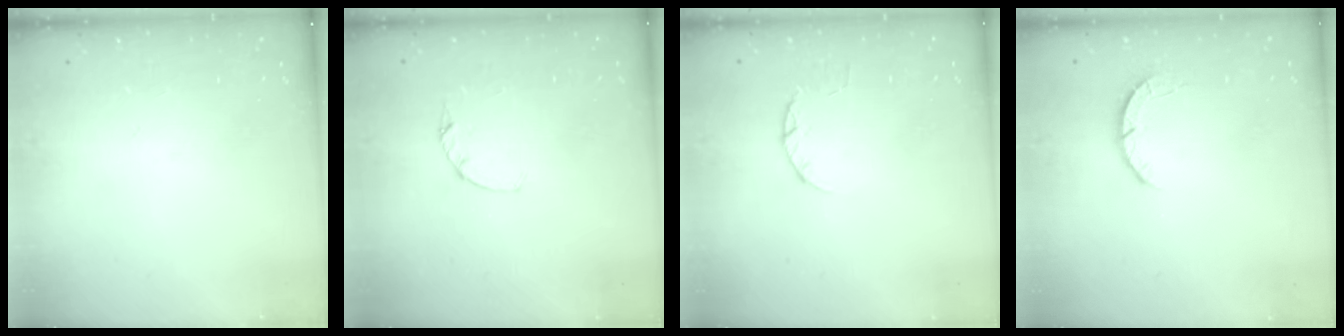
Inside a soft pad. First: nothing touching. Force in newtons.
{"total": 1.2, "press": 1.1, "slide": 0.3}
{"total": 2.4, "press": 2.3, "slide": 0.4}
{"total": 2.7, "press": 2.6, "slide": 0.4}